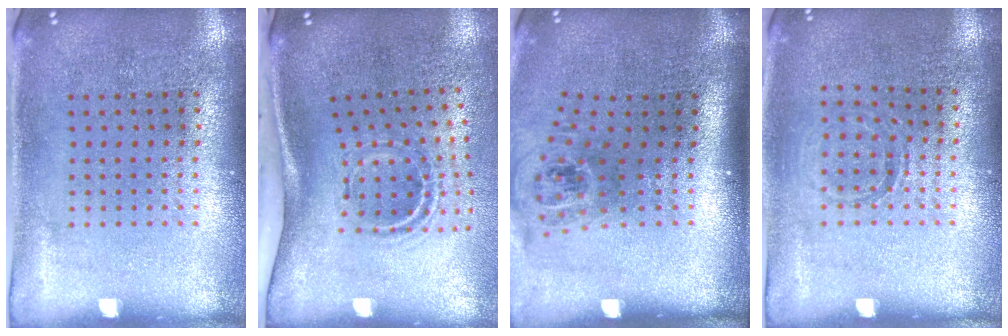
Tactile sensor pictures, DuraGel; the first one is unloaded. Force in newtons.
{"total": 2.1, "press": 1.2, "slide": 1.8}
{"total": 1.7, "press": 1.2, "slide": 1.2}
{"total": 0.8, "press": 0.8, "slide": 0.3}